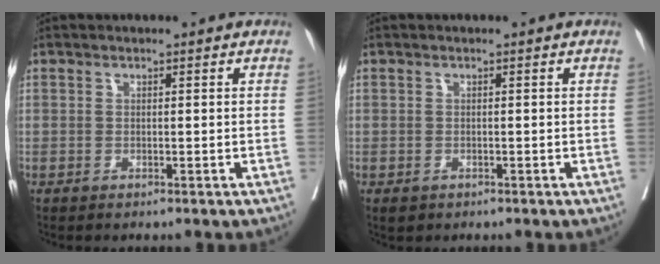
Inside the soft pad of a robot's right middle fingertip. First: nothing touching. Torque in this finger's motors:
{"motor_torque": [0.25, -0.22, 0.06, 0.00]}